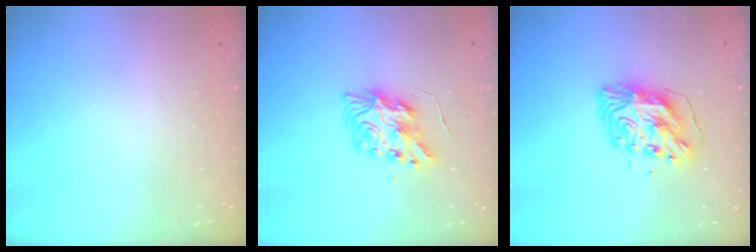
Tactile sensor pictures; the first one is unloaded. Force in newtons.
{"total": 9.8, "press": 9.8, "slide": 0.9}
{"total": 10.5, "press": 10.4, "slide": 1.0}